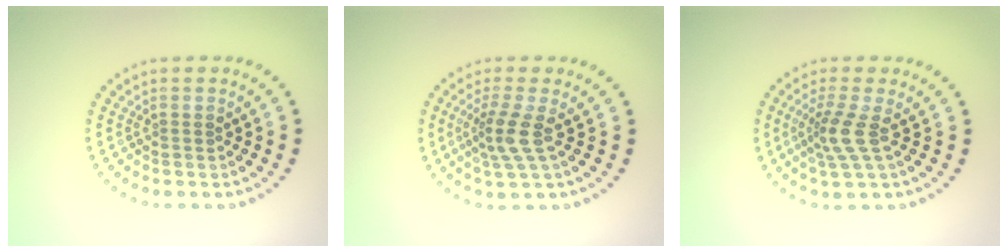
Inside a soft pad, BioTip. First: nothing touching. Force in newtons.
{"total": 2.9, "press": 2.2, "slide": 1.9}
{"total": 2.9, "press": 2.2, "slide": 1.9}